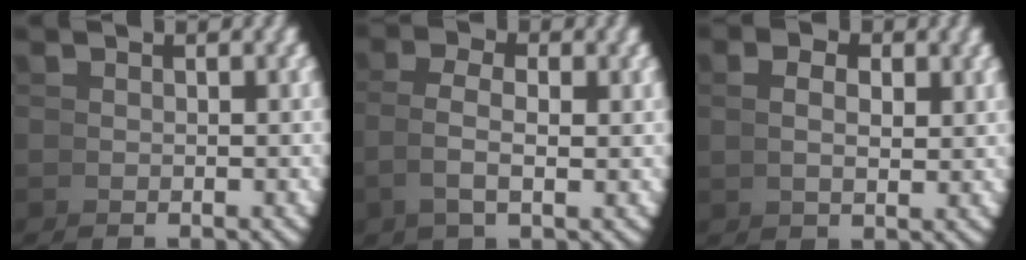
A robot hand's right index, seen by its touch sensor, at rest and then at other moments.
{"total": 2.2, "force": [0.6, 0.1, 2.1], "torque": [-0.047, -0.001, 0.017]}
{"total": 1.6, "force": [1.2, -0.1, 1.2], "torque": [-0.013, 0.002, 0.027]}